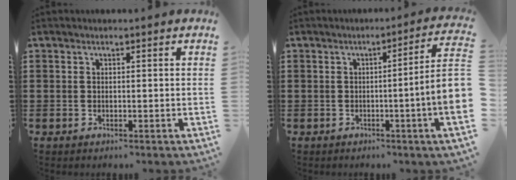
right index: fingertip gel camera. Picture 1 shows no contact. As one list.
[{"total": 7.2, "force": [-0.4, -0.6, 7.2], "torque": [-0.114, -0.032, -0.011]}]